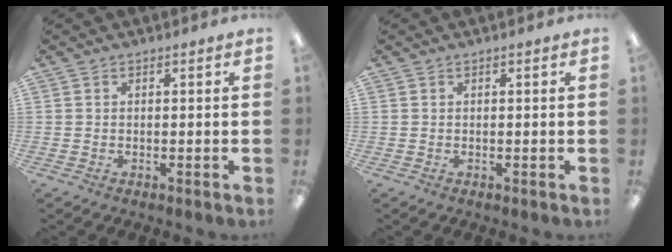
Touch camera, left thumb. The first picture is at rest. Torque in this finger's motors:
{"motor_torque": [0.00, 0.00, -0.04, 0.02, 0.00]}